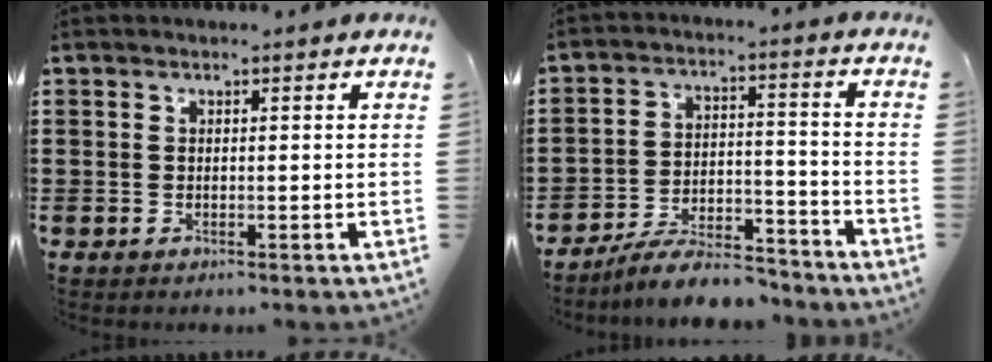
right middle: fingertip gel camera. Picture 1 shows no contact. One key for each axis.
{"total": 8.0, "fx": -7.4, "fy": 1.3, "fz": 2.8, "tx": -0.045, "ty": 0.017, "tz": -0.139}